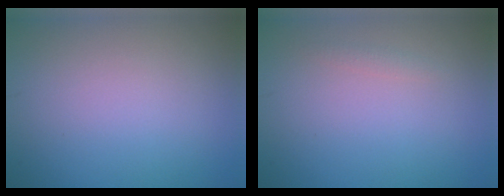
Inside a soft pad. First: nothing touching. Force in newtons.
{"total": 0.6, "press": 0.6, "slide": 0.0}